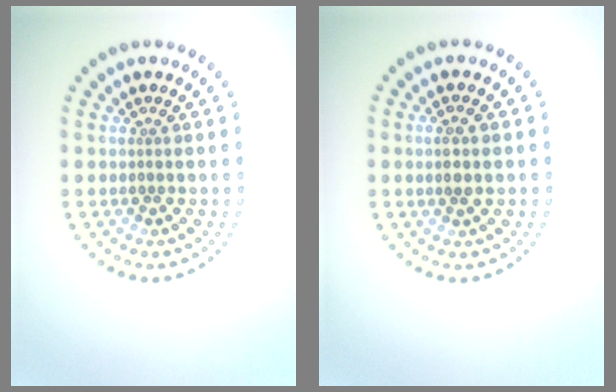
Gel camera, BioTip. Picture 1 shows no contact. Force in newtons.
{"total": 1.7, "press": 1.6, "slide": 0.5}